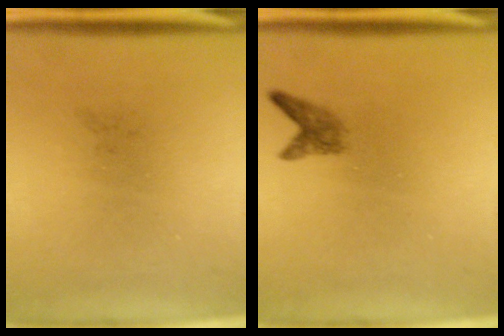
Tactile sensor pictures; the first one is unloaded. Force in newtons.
{"total": 1.8}